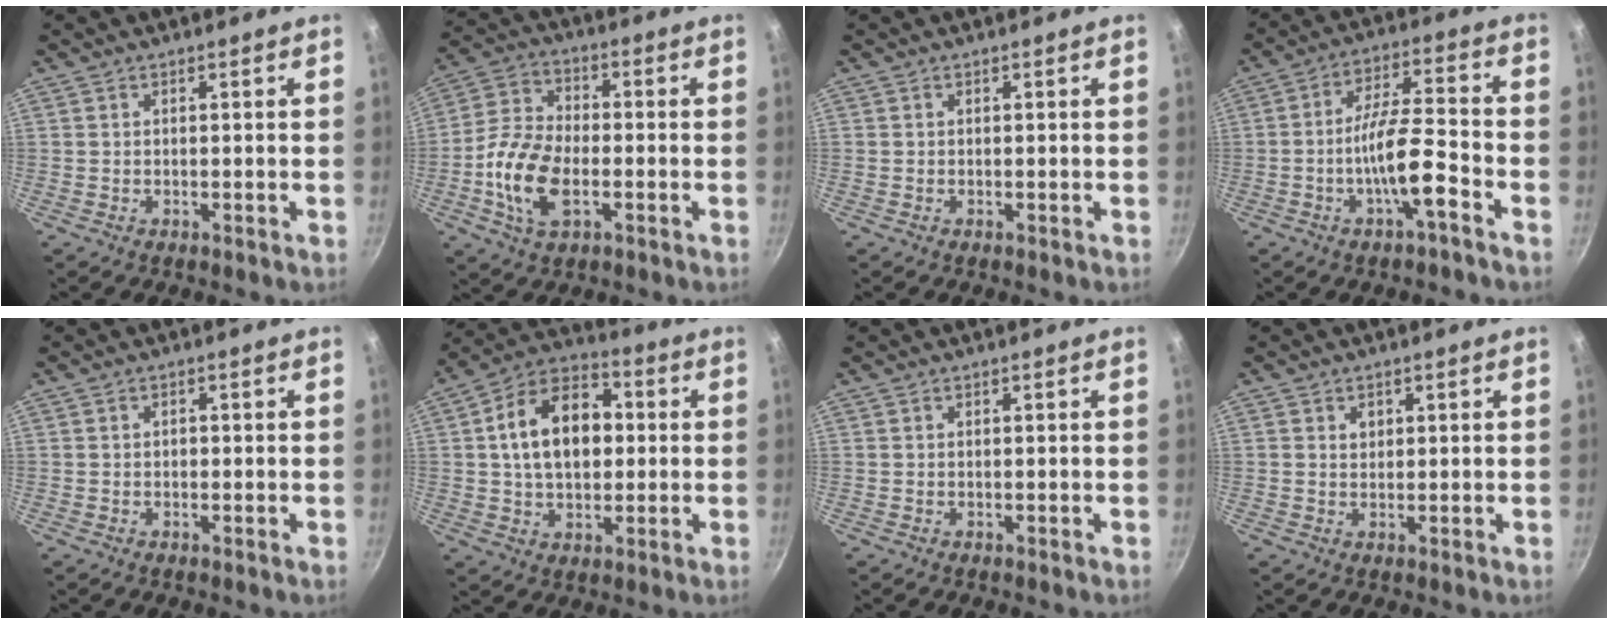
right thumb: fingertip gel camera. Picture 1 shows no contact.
{"total": 12.7, "force": [-3.3, 7.2, 9.9], "torque": [-0.193, 0.022, -0.073]}
{"total": 0.0}
{"total": 10.2, "force": [-4.6, 2.1, 8.9], "torque": [-0.156, 0.039, -0.081]}
{"total": 1.0, "force": [0.0, 0.8, 0.6], "torque": [-0.007, 0.004, 0.000]}
{"total": 16.2, "force": [1.9, 10.9, 11.8], "torque": [-0.165, 0.025, 0.018]}
{"total": 0.0}
{"total": 1.7, "force": [0.6, 1.4, 0.8], "torque": [-0.006, -0.002, 0.010]}